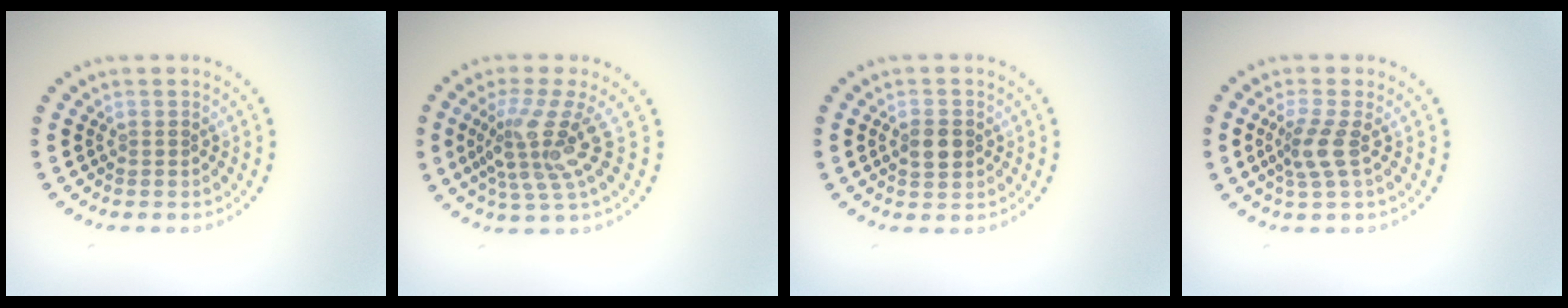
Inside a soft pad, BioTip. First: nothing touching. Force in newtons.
{"total": 4.6, "press": 3.2, "slide": 3.4}
{"total": 2.7, "press": 2.7, "slide": 0.1}
{"total": 2.4, "press": 1.9, "slide": 1.5}